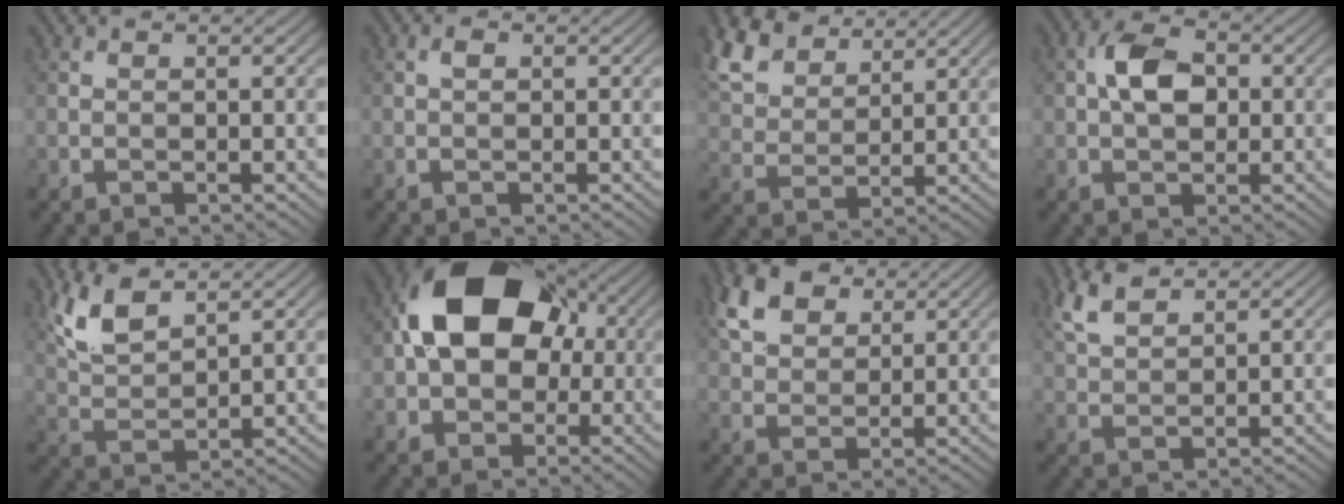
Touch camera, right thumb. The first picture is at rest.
{"total": 1.0, "force": [0.2, 0.6, 0.7], "torque": [-0.012, 0.002, 0.002]}
{"total": 9.9, "force": [6.8, 4.9, 5.3], "torque": [-0.154, 0.023, 0.137]}
{"total": 5.7, "force": [0.6, 3.6, 4.3], "torque": [-0.083, 0.009, 0.002]}
{"total": 6.8, "force": [4.5, 2.5, 4.5], "torque": [-0.116, 0.005, 0.099]}
{"total": 15.1, "force": [1.8, 10.7, 10.5], "torque": [-0.164, 0.015, 0.019]}
{"total": 7.9, "force": [4.4, 4.7, 4.5], "torque": [-0.113, 0.011, 0.084]}
{"total": 5.1, "force": [3.7, 1.8, 3.1], "torque": [-0.082, 0.009, 0.081]}